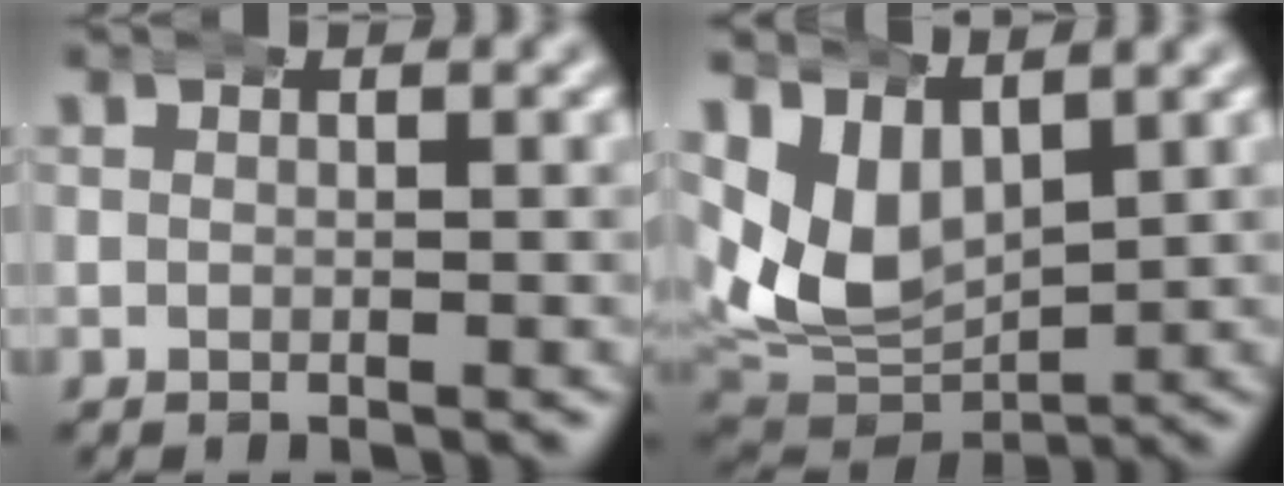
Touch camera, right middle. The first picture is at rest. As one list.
[{"total": 9.0, "force": [1.6, 7.1, 5.3], "torque": [-0.128, -0.012, 0.029]}]